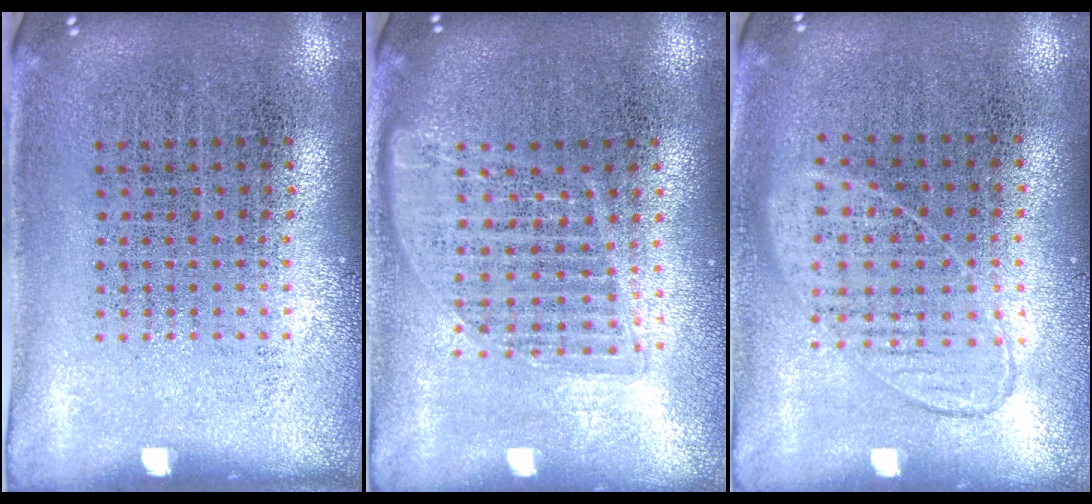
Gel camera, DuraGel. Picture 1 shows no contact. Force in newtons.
{"total": 1.6, "press": 1.4, "slide": 0.8}
{"total": 0.9, "press": 0.8, "slide": 0.3}